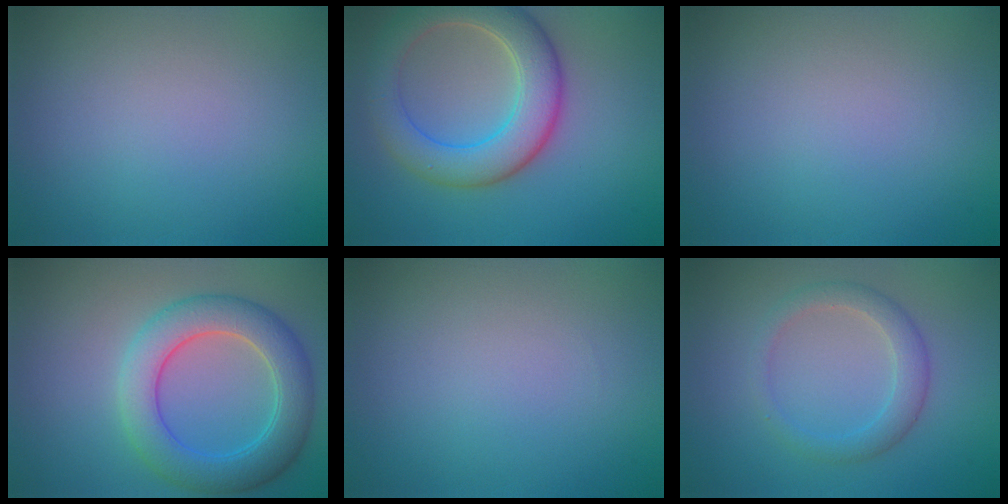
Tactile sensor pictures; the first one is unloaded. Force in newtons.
{"total": 6.6, "press": 6.6, "slide": 0.3}
{"total": 0.0}
{"total": 6.1, "press": 6.1, "slide": 0.3}
{"total": 0.0}
{"total": 2.7, "press": 2.7, "slide": 0.2}